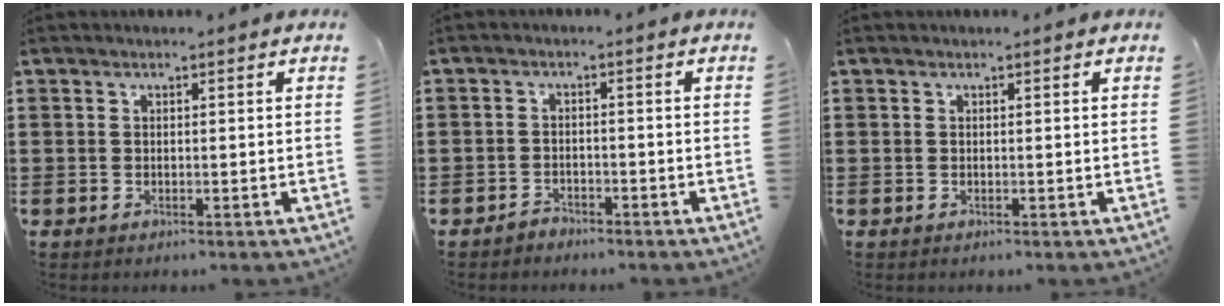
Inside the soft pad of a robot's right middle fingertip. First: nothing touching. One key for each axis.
{"total": 2.1, "fx": -1.9, "fy": 0.7, "fz": -0.2, "tx": -0.003, "ty": 0.004, "tz": -0.044}
{"total": 0.0}